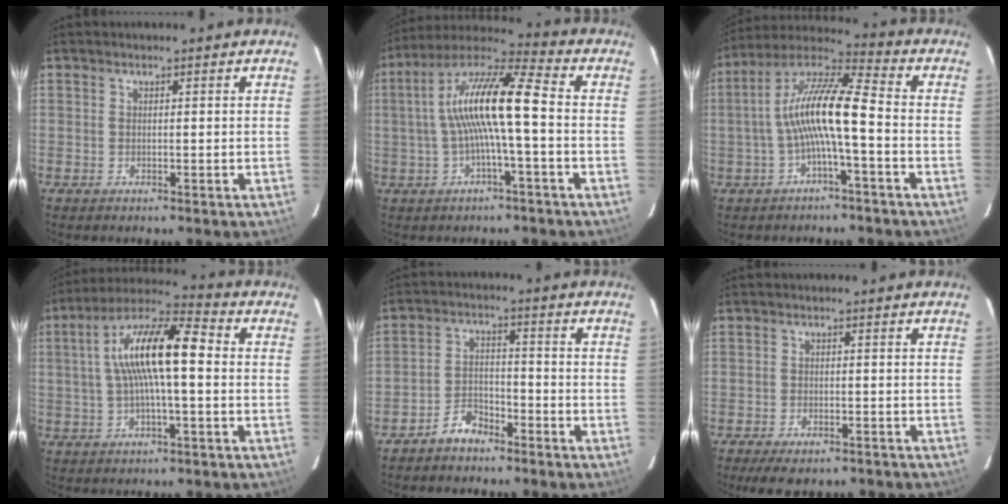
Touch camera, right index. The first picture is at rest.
{"total": 13.7, "force": [-0.5, 1.7, 13.6], "torque": [-0.256, 0.022, -0.016]}
{"total": 11.9, "force": [-2.1, 1.7, 11.6], "torque": [-0.233, 0.021, -0.042]}
{"total": 14.4, "force": [1.0, 3.7, 13.9], "torque": [-0.255, 0.025, 0.009]}
{"total": 5.2, "force": [-4.2, 2.4, 1.7], "torque": [-0.044, 0.017, -0.074]}
{"total": 8.2, "force": [-6.5, 2.9, 4.0], "torque": [-0.090, -0.018, -0.091]}